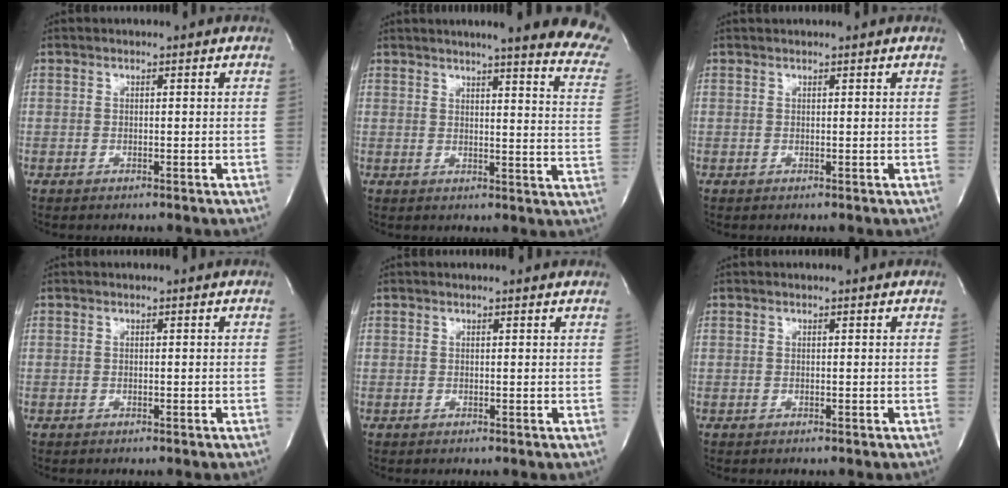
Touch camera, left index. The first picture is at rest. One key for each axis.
{"total": 20.5, "fx": 17.4, "fy": 1.4, "fz": 10.7, "tx": -0.132, "ty": -0.057, "tz": 0.188}
{"total": 1.5, "fx": 1.4, "fy": 0.2, "fz": 0.4, "tx": -0.009, "ty": 0.023, "tz": 0.023}
{"total": 0.0}
{"total": 1.8, "fx": 1.8, "fy": 0.2, "fz": 0.3, "tx": -0.014, "ty": 0.005, "tz": 0.014}
{"total": 0.0}